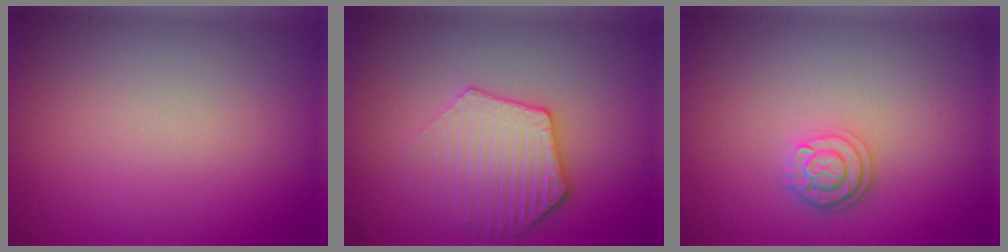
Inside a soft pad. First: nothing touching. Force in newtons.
{"total": 3.9, "press": 3.7, "slide": 1.2}
{"total": 2.5, "press": 2.1, "slide": 1.3}